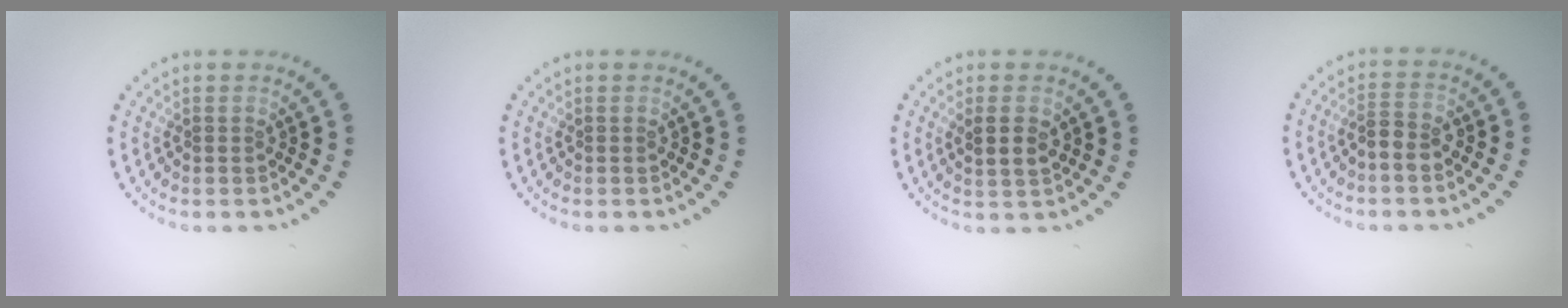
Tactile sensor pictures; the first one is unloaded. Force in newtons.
{"total": 0.0}
{"total": 2.3, "press": 2.2, "slide": 0.6}
{"total": 2.0, "press": 1.9, "slide": 0.7}